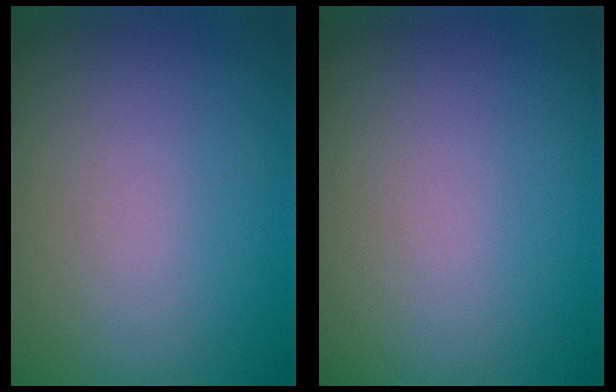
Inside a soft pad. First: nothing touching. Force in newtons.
{"total": 0.0}